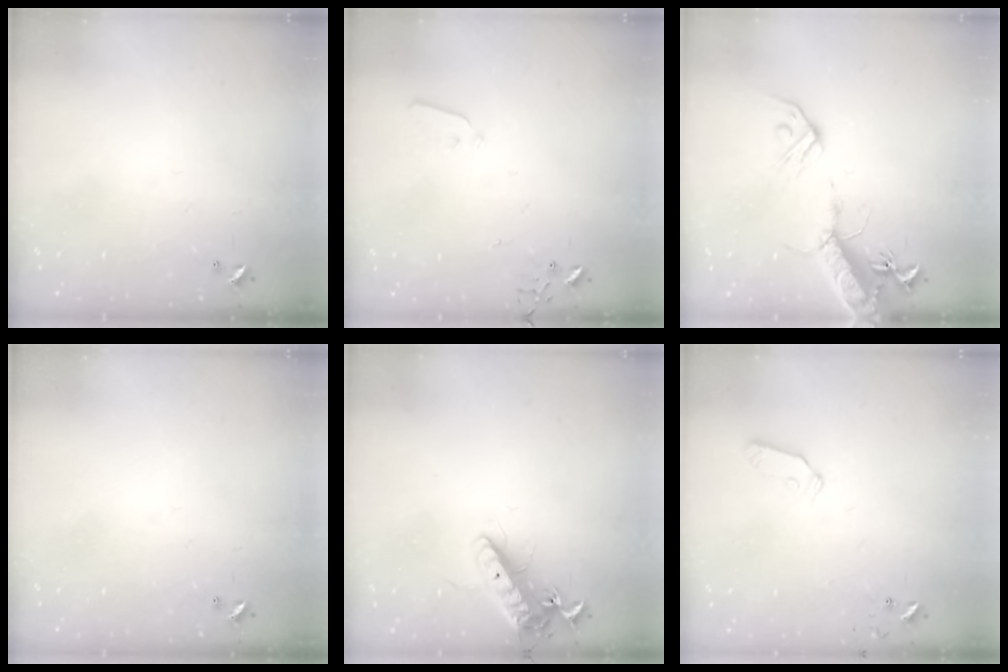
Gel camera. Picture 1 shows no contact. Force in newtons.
{"total": 2.9, "press": 2.9, "slide": 0.4}
{"total": 16.9, "press": 16.5, "slide": 3.8}
{"total": 0.0}
{"total": 13.6, "press": 13.4, "slide": 2.3}
{"total": 5.6, "press": 5.6, "slide": 0.3}